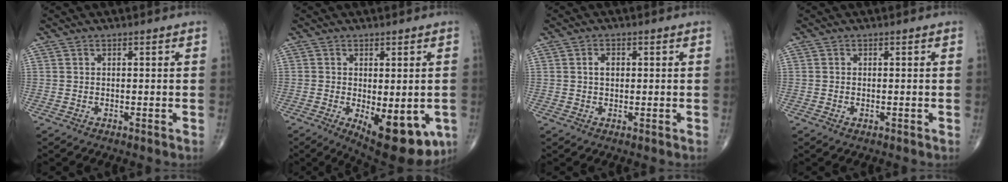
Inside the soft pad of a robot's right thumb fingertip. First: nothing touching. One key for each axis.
{"total": 14.1, "fx": -4.8, "fy": 6.2, "fz": 11.7, "tx": -0.139, "ty": -0.017, "tz": -0.052}
{"total": 2.3, "fx": 0.4, "fy": 1.6, "fz": 1.6, "tx": -0.025, "ty": 0.005, "tz": 0.006}
{"total": 0.7, "fx": -0.2, "fy": 0.4, "fz": 0.6, "tx": -0.013, "ty": 0.001, "tz": -0.003}